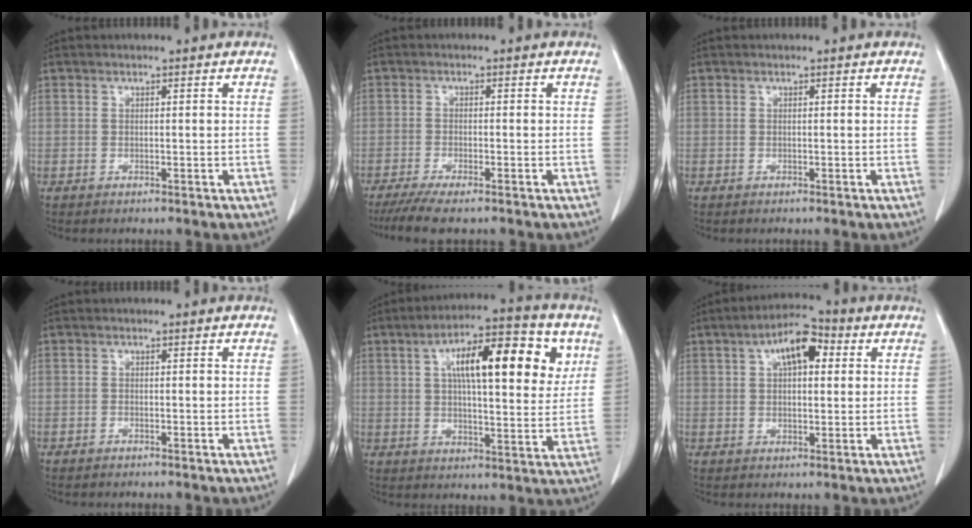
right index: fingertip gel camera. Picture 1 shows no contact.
{"total": 6.7, "force": [-5.0, 1.3, 4.3], "torque": [-0.071, -0.015, -0.081]}
{"total": 0.0}
{"total": 0.6, "force": [-0.3, 0.3, 0.3], "torque": [-0.007, -0.001, -0.005]}
{"total": 17.5, "force": [6.0, 5.5, 15.5], "torque": [-0.235, 0.032, 0.087]}
{"total": 8.6, "force": [3.0, 3.8, 7.1], "torque": [-0.121, 0.026, 0.048]}